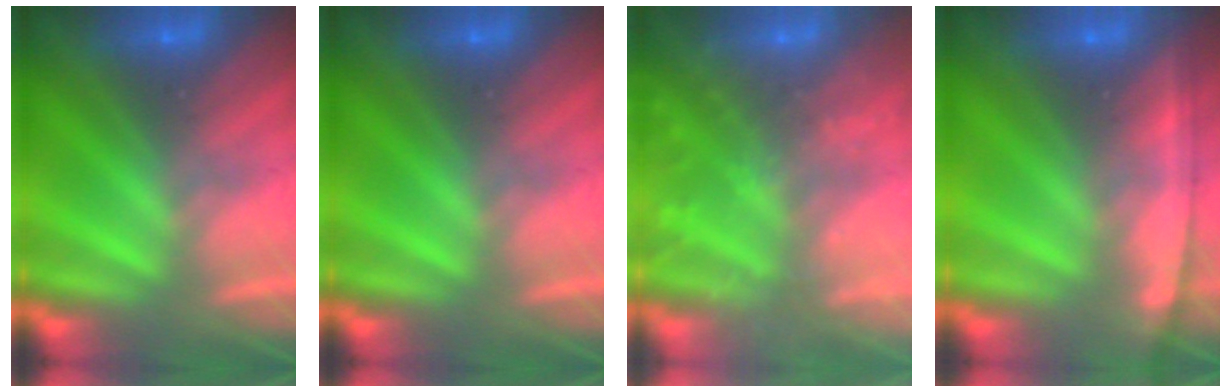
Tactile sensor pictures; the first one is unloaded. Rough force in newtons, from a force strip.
{"total": 0.0}
{"total": 8.3}
{"total": 1.3}